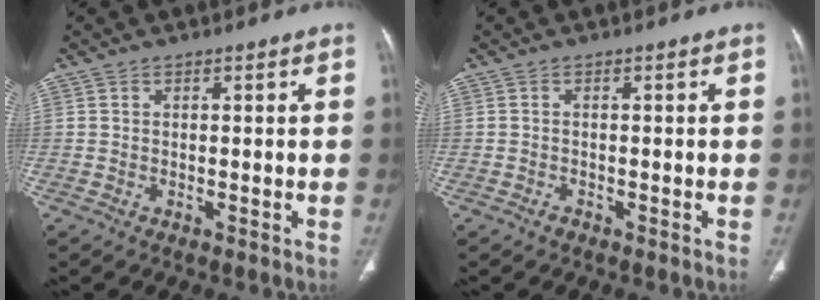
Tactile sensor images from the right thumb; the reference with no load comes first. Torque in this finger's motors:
{"motor_torque": [-0.04, 0.25, -0.32, 0.23, 0.02]}